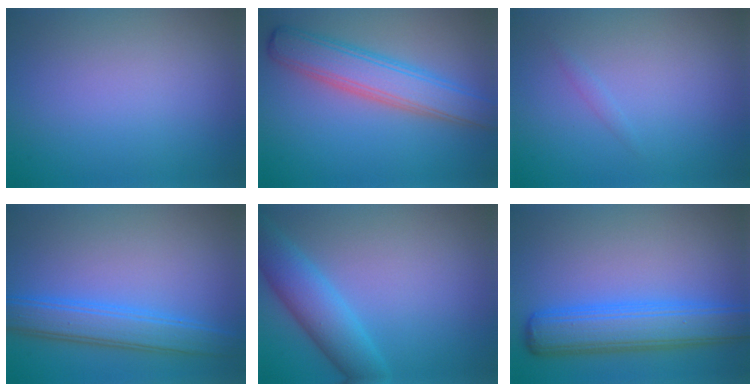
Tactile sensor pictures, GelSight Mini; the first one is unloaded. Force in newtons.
{"total": 5.7, "press": 5.7, "slide": 0.3}
{"total": 0.6, "press": 0.6, "slide": 0.0}
{"total": 4.3, "press": 4.3, "slide": 0.1}
{"total": 4.9, "press": 4.9, "slide": 0.0}
{"total": 6.5, "press": 6.5, "slide": 0.1}